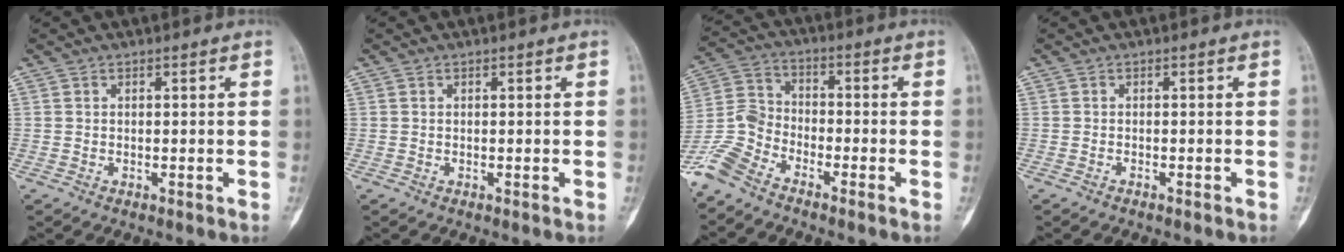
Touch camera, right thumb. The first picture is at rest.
{"total": 0.0}
{"total": 8.8, "force": [-6.9, 3.9, 3.9], "torque": [-0.088, 0.030, -0.152]}
{"total": 0.6, "force": [-0.5, 0.1, 0.3], "torque": [-0.012, 0.003, -0.006]}